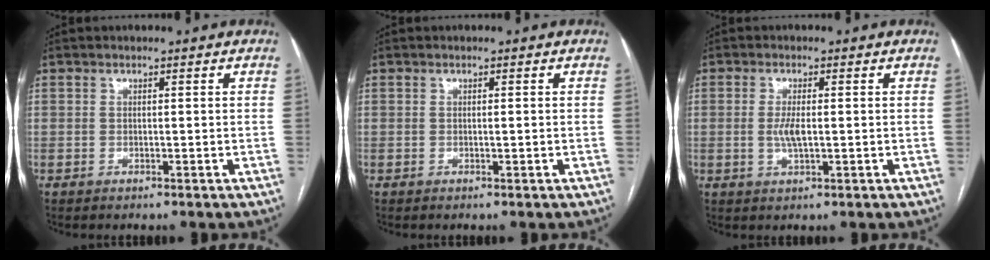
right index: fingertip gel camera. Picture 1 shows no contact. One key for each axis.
{"total": 0.0}
{"total": 3.2, "fx": -0.1, "fy": 0.8, "fz": 3.1, "tx": -0.066, "ty": -0.004, "tz": -0.001}